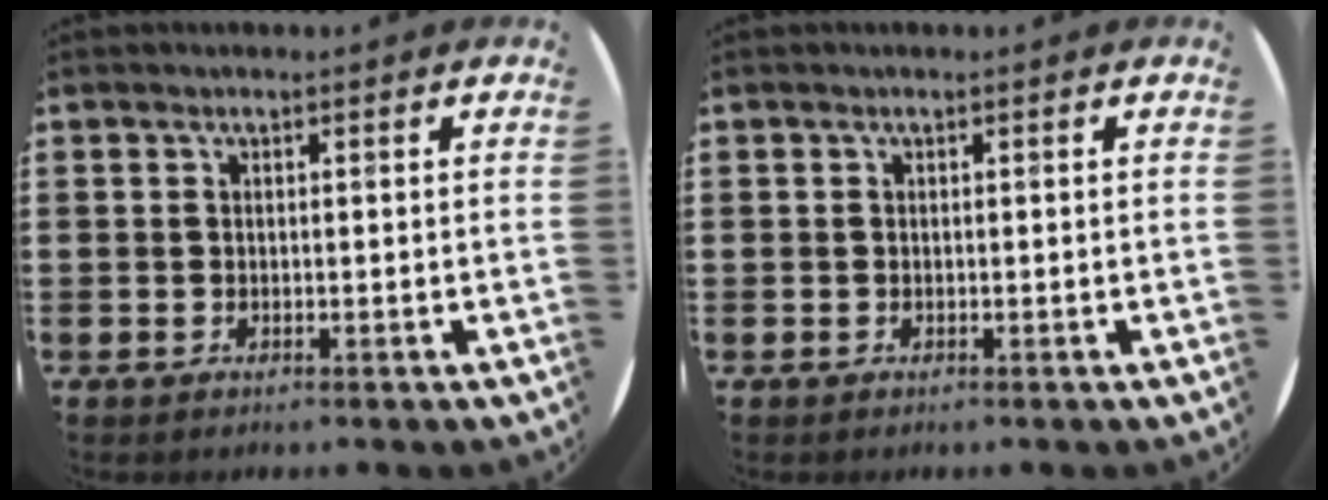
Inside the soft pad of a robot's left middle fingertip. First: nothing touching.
{"total": 0.0}